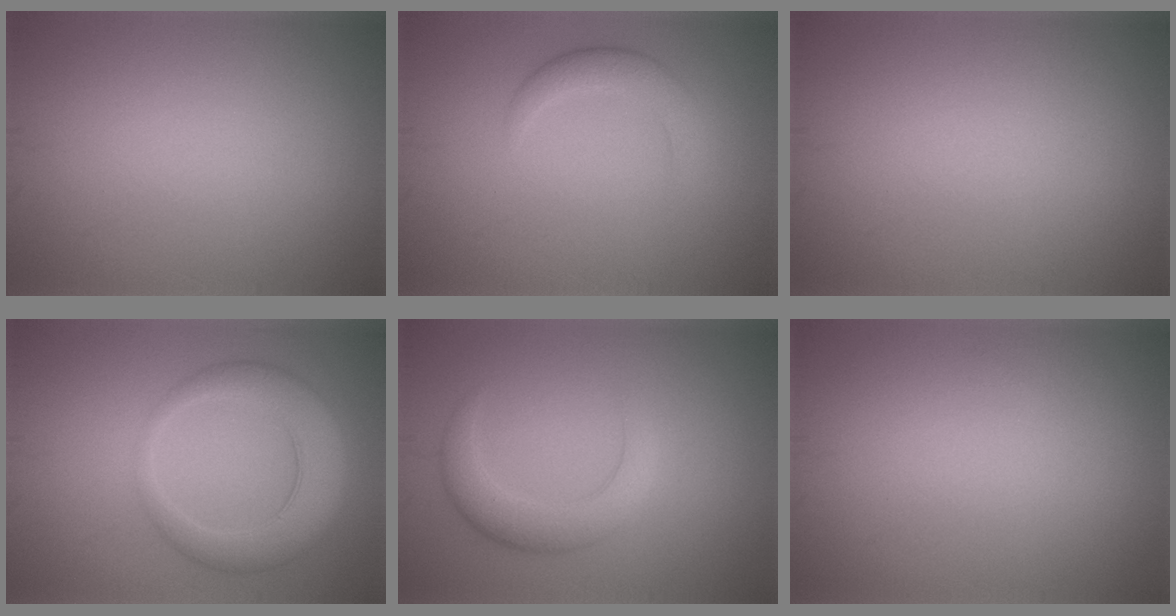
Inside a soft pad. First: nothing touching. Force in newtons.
{"total": 2.6, "press": 2.6, "slide": 0.1}
{"total": 0.0}
{"total": 5.5, "press": 5.5, "slide": 0.3}
{"total": 3.2, "press": 3.2, "slide": 0.2}
{"total": 0.0}